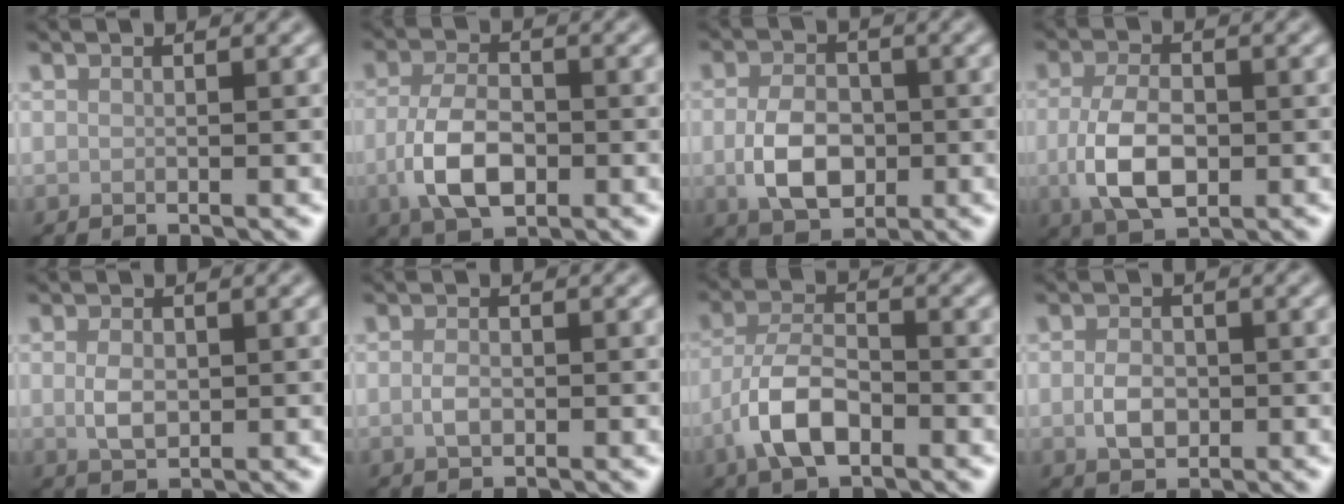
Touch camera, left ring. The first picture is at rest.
{"total": 5.3, "force": [-1.5, 2.9, 4.2], "torque": [-0.088, -0.004, -0.031]}
{"total": 4.9, "force": [-0.7, 3.3, 3.5], "torque": [-0.072, -0.004, -0.015]}
{"total": 5.4, "force": [-0.8, 3.1, 4.3], "torque": [-0.096, -0.008, -0.015]}
{"total": 2.3, "force": [0.0, 1.4, 1.7], "torque": [-0.038, 0.000, 0.003]}
{"total": 1.4, "force": [-0.2, 0.8, 1.1], "torque": [-0.023, 0.001, -0.006]}
{"total": 5.3, "force": [-2.5, 2.4, 3.9], "torque": [-0.075, 0.006, -0.056]}
{"total": 2.5, "force": [-0.4, 1.7, 1.7], "torque": [-0.034, -0.001, -0.010]}